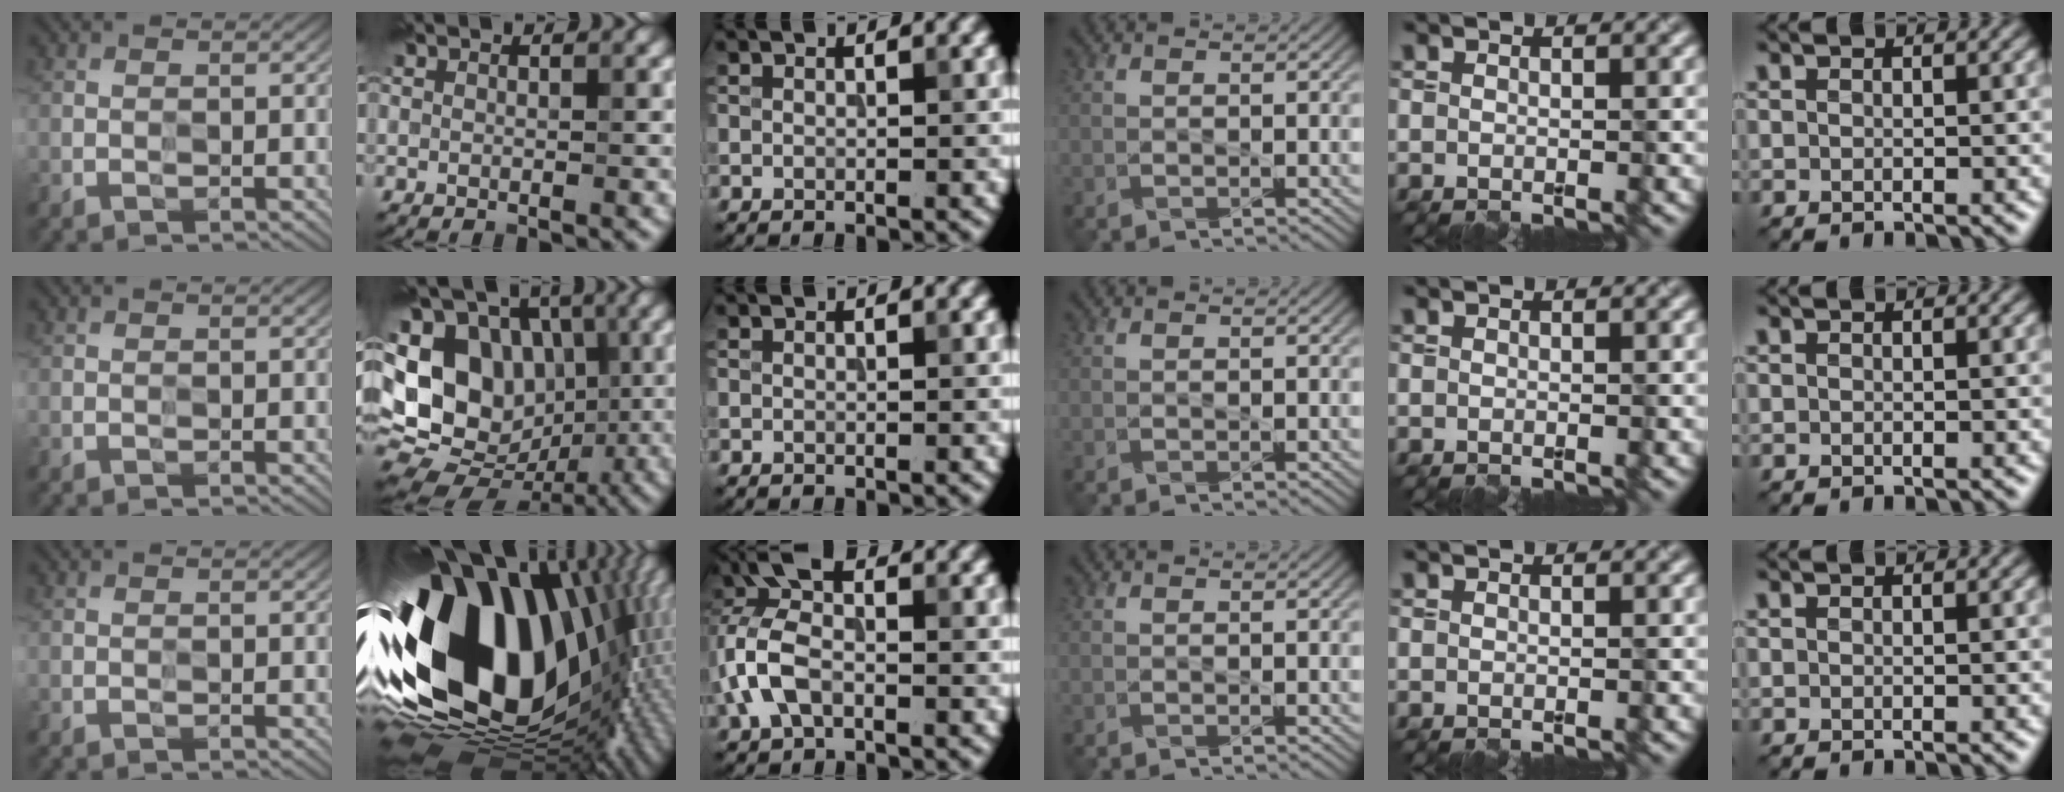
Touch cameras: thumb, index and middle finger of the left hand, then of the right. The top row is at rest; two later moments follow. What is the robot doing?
{"motion": "wipe", "object": "paper plate"}